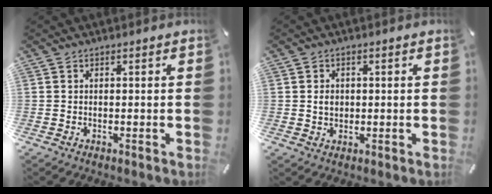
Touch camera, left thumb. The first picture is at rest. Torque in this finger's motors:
{"motor_torque": [0.08, 0.02, 0.06, 0.05, 0.00]}